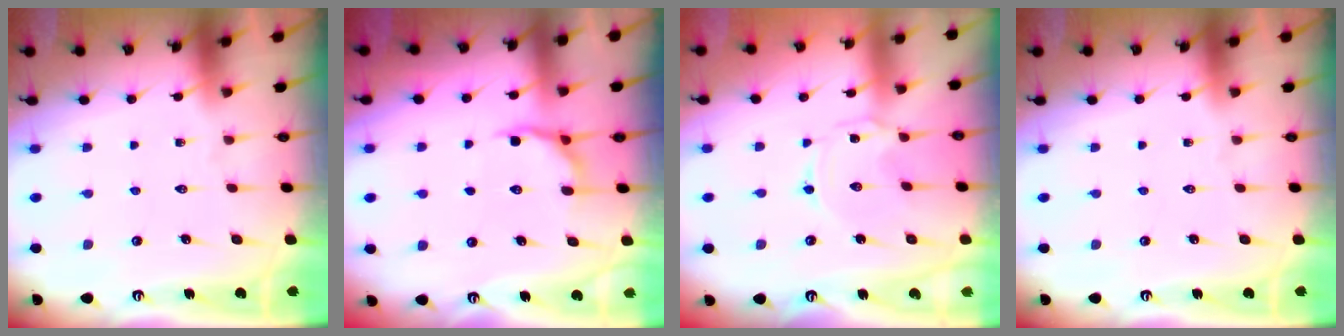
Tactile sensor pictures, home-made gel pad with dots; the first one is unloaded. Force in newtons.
{"total": 5.0, "press": 4.5, "slide": 2.3}
{"total": 0.0}
{"total": 0.0}